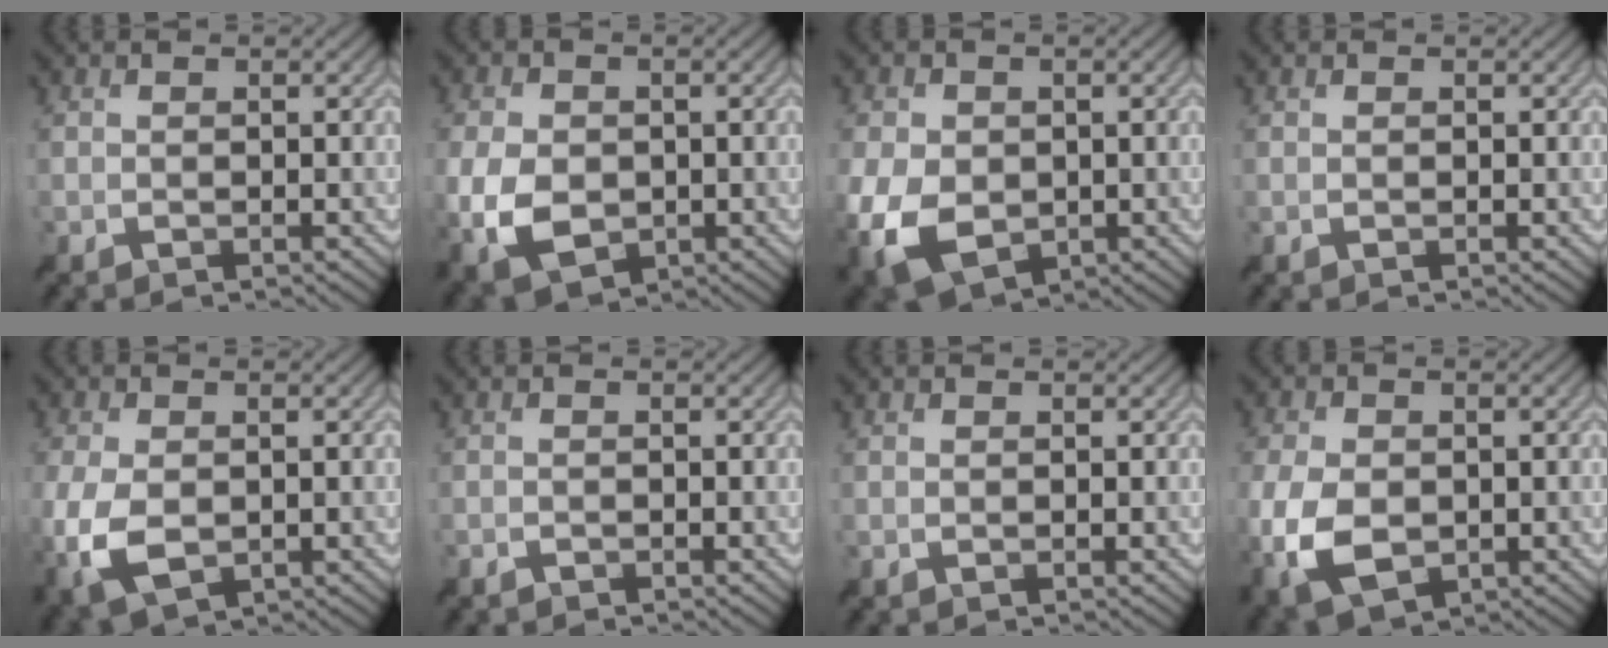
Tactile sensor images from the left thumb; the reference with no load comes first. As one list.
[{"total": 8.1, "force": [-2.3, 5.3, 5.7], "torque": [-0.148, -0.023, -0.043]}, {"total": 9.4, "force": [-2.5, 6.5, 6.3], "torque": [-0.162, -0.025, -0.045]}, {"total": 0.0}, {"total": 8.0, "force": [-2.4, 4.5, 6.1], "torque": [-0.165, -0.027, -0.038]}, {"total": 0.8, "force": [-0.7, 0.3, 0.1], "torque": [0.001, -0.002, -0.014]}, {"total": 0.0}, {"total": 9.1, "force": [-2.9, 5.5, 6.7], "torque": [-0.178, -0.027, -0.048]}]